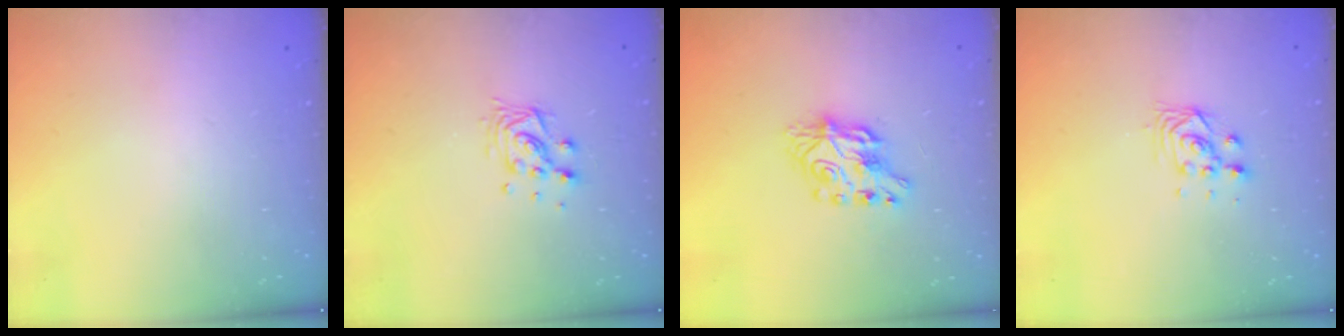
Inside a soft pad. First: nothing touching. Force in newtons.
{"total": 9.8, "press": 9.8, "slide": 0.6}
{"total": 7.7, "press": 7.6, "slide": 0.7}
{"total": 2.9, "press": 2.8, "slide": 0.8}